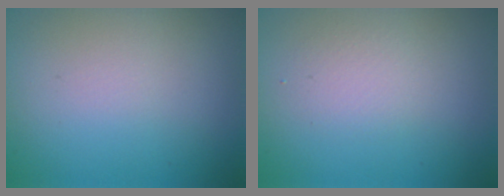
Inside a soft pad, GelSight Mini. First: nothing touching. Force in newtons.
{"total": 1.7, "press": 1.7, "slide": 0.1}